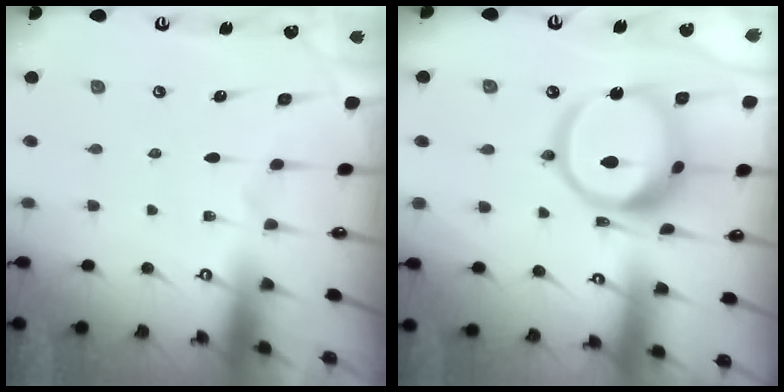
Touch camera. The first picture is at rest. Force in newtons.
{"total": 18.3, "press": 18.2, "slide": 2.0}